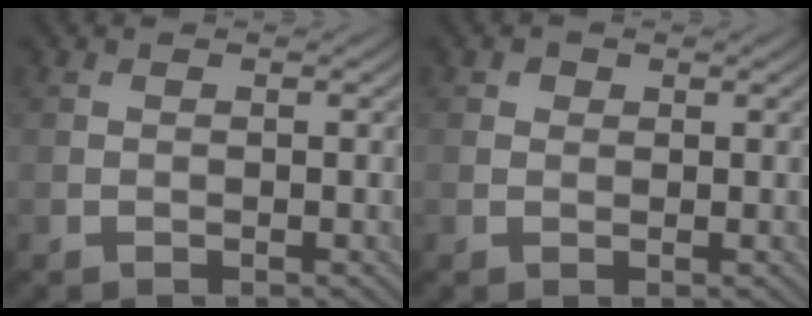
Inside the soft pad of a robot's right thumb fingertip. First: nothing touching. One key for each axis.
{"total": 0.9, "fx": 0.4, "fy": 0.8, "fz": 0.3, "tx": -0.002, "ty": -0.002, "tz": 0.004}